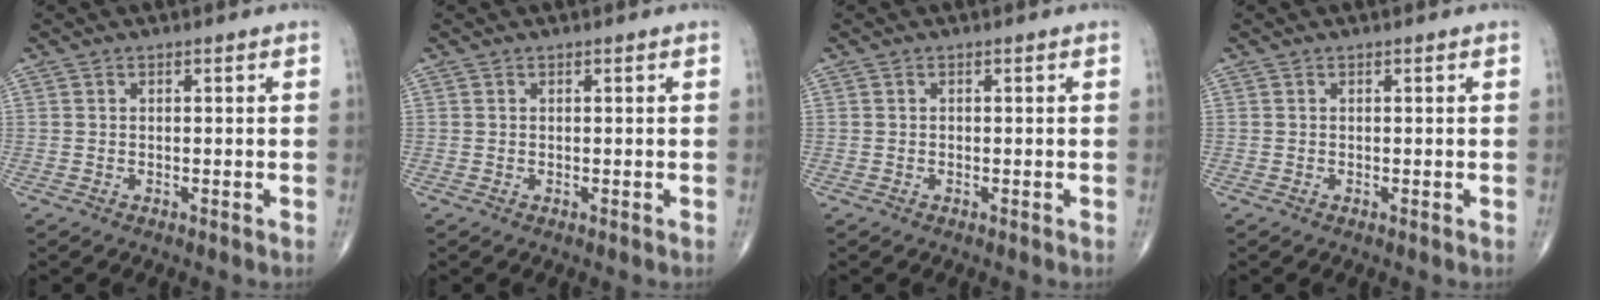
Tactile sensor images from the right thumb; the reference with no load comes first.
{"total": 0.0}
{"total": 0.0}
{"total": 0.0}